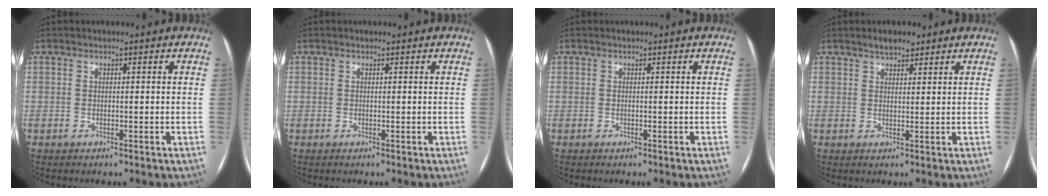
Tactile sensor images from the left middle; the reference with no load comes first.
{"total": 0.0}
{"total": 0.6, "force": [-0.4, -0.3, -0.2], "torque": [0.006, -0.006, -0.008]}
{"total": 2.7, "force": [2.2, 1.1, 1.2], "torque": [-0.022, 0.008, 0.033]}